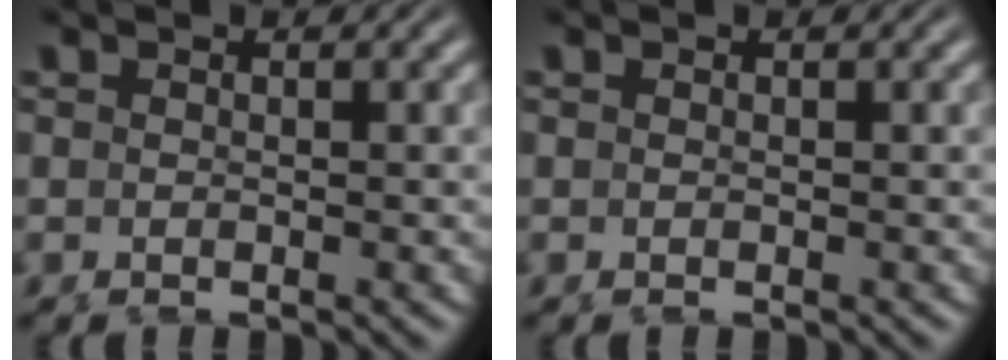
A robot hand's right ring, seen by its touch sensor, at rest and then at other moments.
{"total": 0.0}